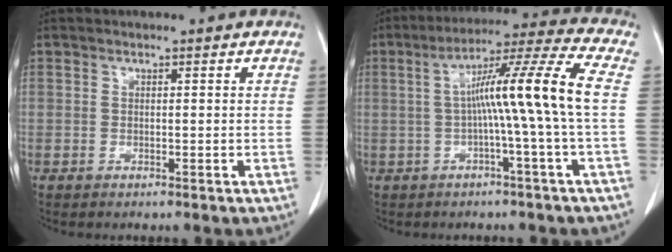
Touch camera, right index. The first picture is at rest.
{"total": 12.9, "force": [-0.1, -2.0, 12.7], "torque": [-0.204, 0.020, -0.004]}